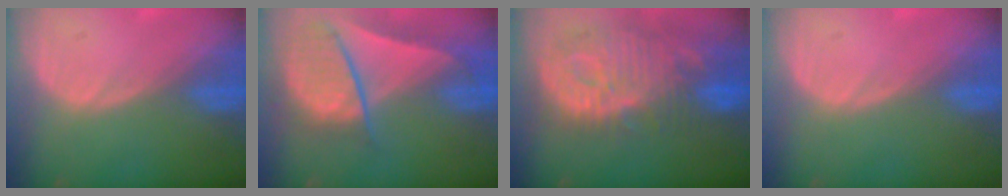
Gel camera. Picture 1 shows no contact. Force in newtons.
{"total": 9.5, "press": 8.2, "slide": 4.9}
{"total": 13.3, "press": 11.6, "slide": 6.5}
{"total": 0.0}